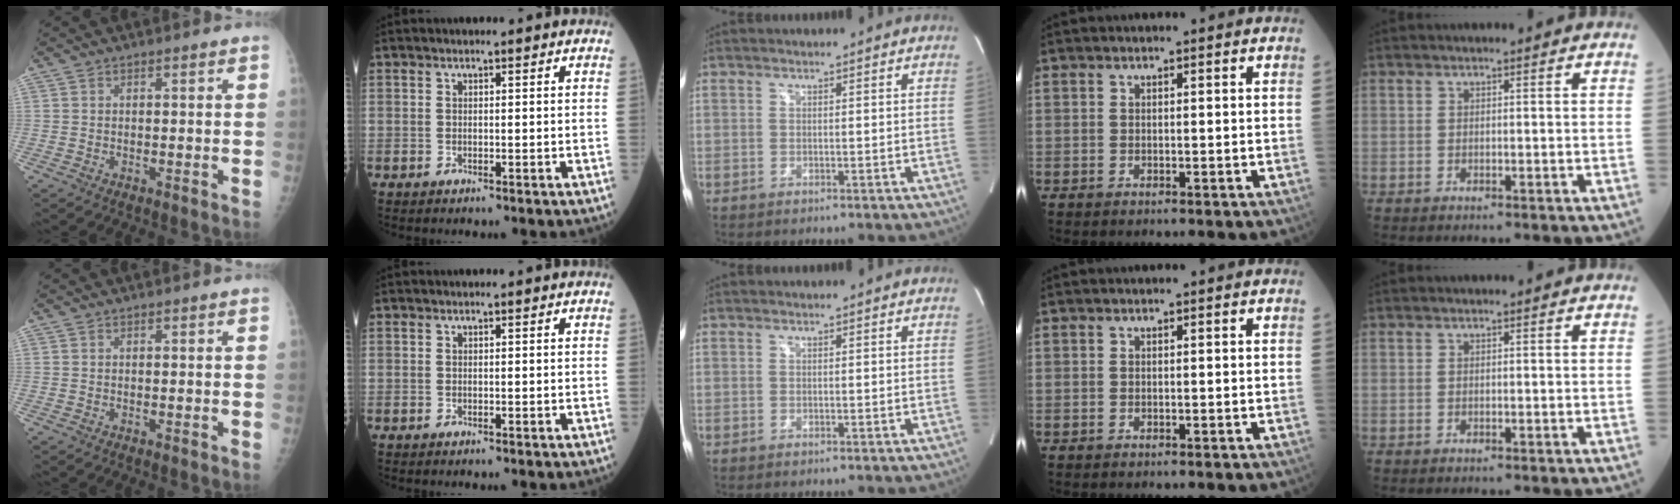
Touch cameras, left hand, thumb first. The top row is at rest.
{}